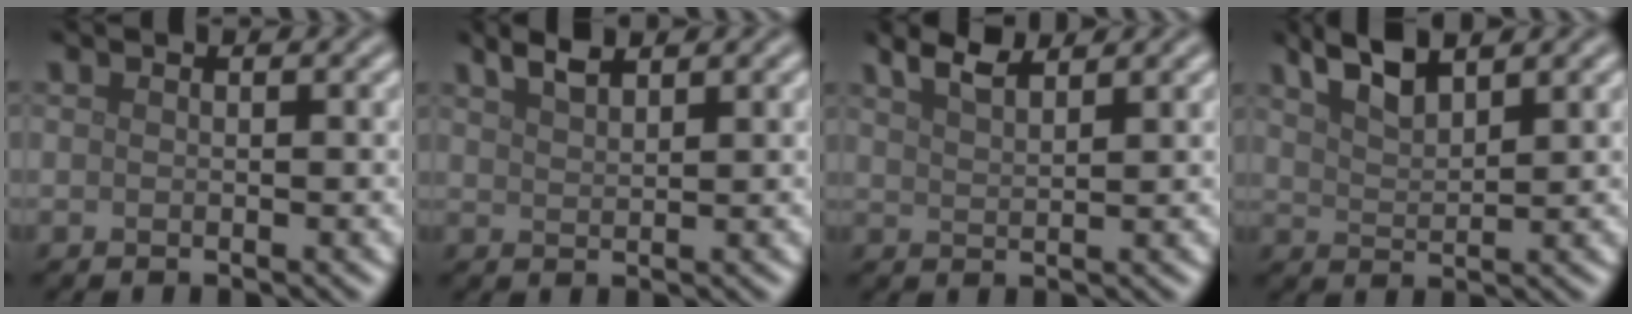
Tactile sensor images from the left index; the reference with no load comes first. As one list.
[{"total": 2.1, "force": [1.8, 0.4, 1.0], "torque": [-0.018, 0.008, 0.033]}, {"total": 3.2, "force": [2.6, 0.7, 1.7], "torque": [-0.022, 0.016, 0.037]}, {"total": 3.7, "force": [2.8, 1.0, 2.2], "torque": [-0.052, 0.008, 0.056]}]